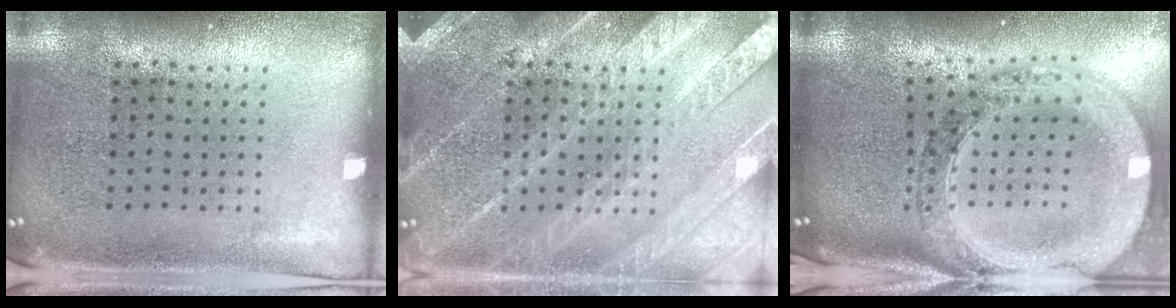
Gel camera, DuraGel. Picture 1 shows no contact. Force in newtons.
{"total": 4.8, "press": 4.8, "slide": 0.6}
{"total": 2.8, "press": 2.3, "slide": 1.6}